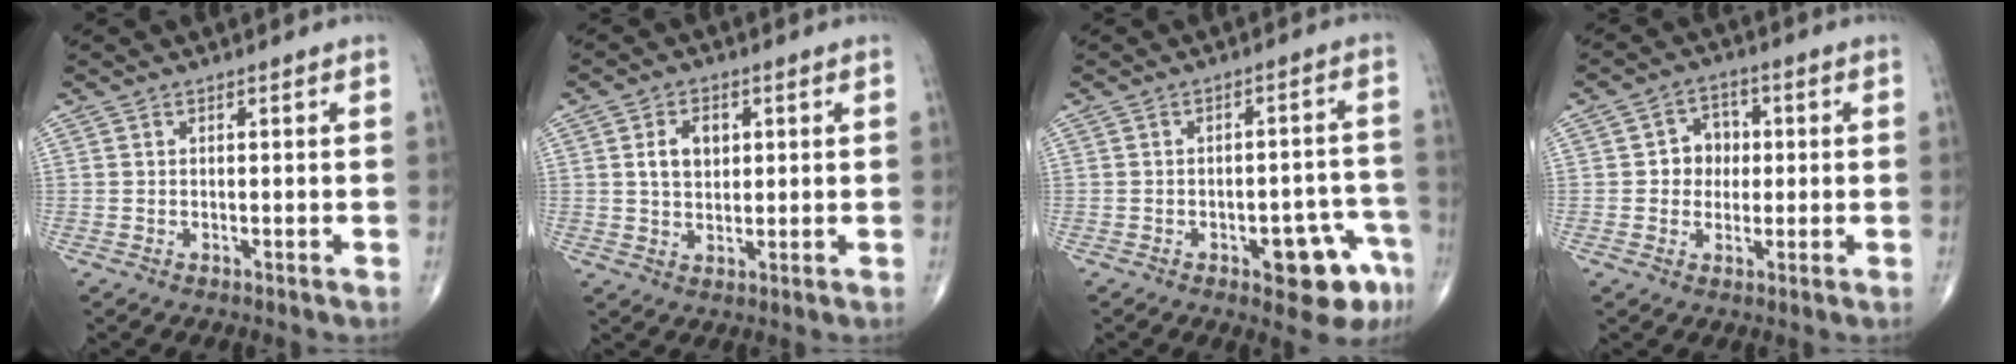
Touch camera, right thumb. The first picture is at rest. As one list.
[{"total": 5.7, "force": [1.5, 3.9, 3.9], "torque": [-0.053, -0.002, 0.026]}, {"total": 10.2, "force": [-5.0, 4.1, 7.9], "torque": [-0.065, 0.040, -0.053]}, {"total": 5.9, "force": [0.3, 5.1, 2.8], "torque": [-0.008, 0.011, -0.002]}]